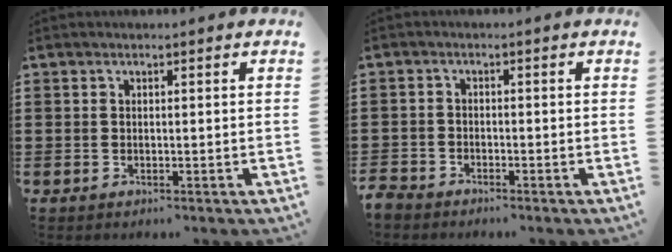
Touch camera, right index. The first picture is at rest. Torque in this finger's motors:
{"motor_torque": [-2.14, 0.00, -1.05, -0.21]}